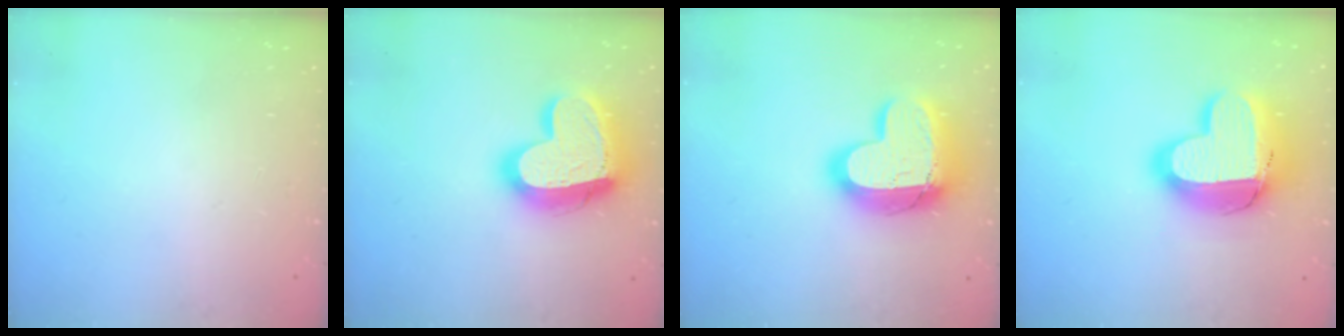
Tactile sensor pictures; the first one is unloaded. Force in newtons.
{"total": 22.7, "press": 22.6, "slide": 1.9}
{"total": 18.9, "press": 18.8, "slide": 1.5}
{"total": 18.9, "press": 18.9, "slide": 1.6}